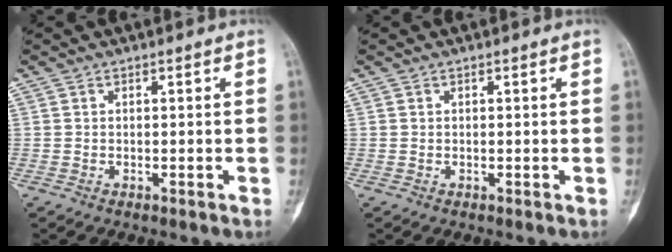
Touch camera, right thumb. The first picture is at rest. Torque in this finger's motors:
{"motor_torque": [0.19, 0.07, 0.06, -0.06, 0.00]}